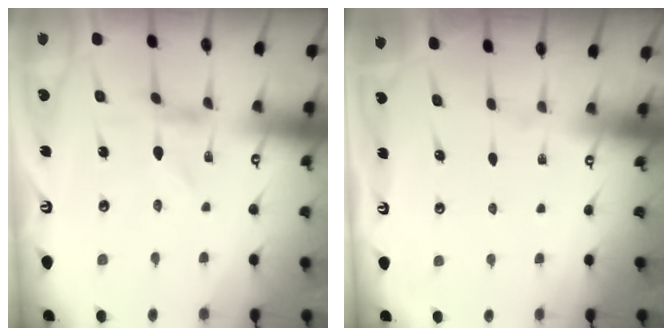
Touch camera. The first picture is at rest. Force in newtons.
{"total": 0.0}